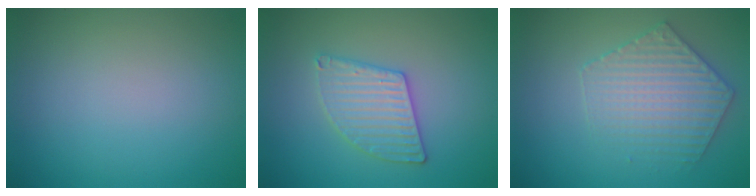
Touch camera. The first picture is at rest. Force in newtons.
{"total": 3.2, "press": 3.2, "slide": 0.3}
{"total": 3.8, "press": 3.8, "slide": 0.6}